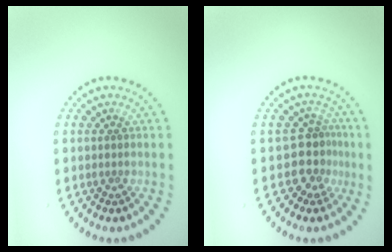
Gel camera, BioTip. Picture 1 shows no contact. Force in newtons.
{"total": 2.9, "press": 2.1, "slide": 2.0}